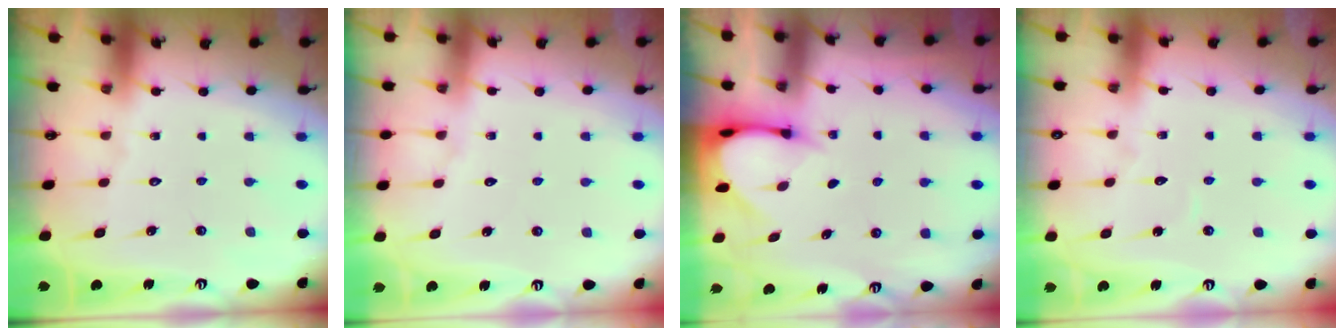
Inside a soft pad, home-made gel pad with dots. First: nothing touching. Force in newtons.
{"total": 4.4, "press": 4.4, "slide": 0.6}
{"total": 4.3, "press": 4.3, "slide": 0.5}
{"total": 2.9, "press": 2.9, "slide": 0.3}